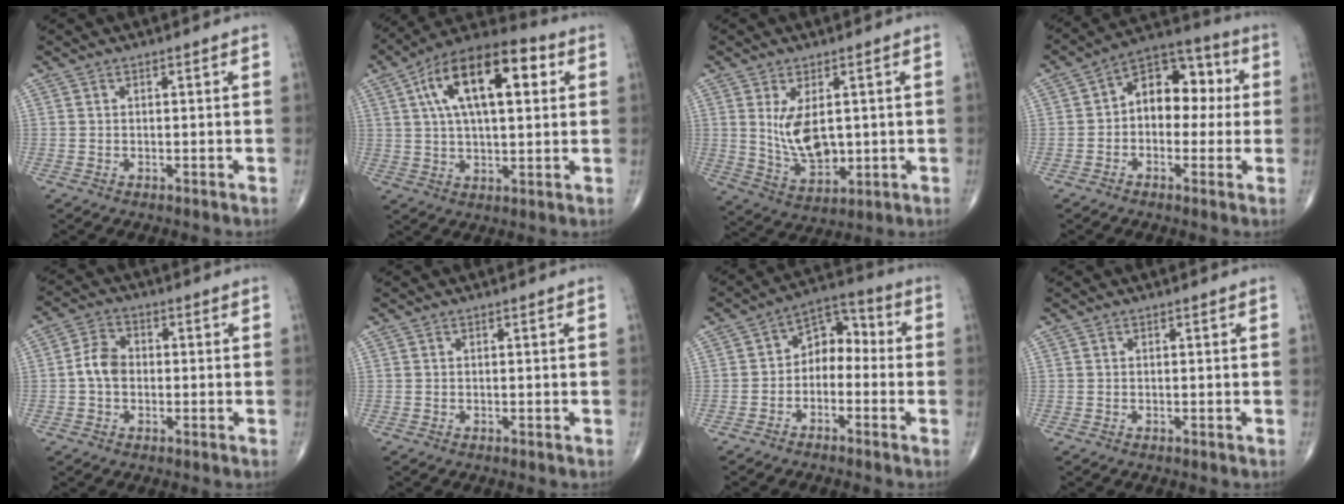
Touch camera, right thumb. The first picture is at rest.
{"total": 19.2, "force": [5.6, 8.6, 16.2], "torque": [-0.255, 0.018, 0.083]}
{"total": 9.2, "force": [1.4, 5.1, 7.6], "torque": [-0.125, -0.022, 0.044]}
{"total": 12.2, "force": [0.8, 8.2, 9.0], "torque": [-0.091, 0.038, -0.004]}
{"total": 5.3, "force": [-0.6, 3.9, 3.5], "torque": [-0.058, 0.018, -0.019]}
{"total": 0.0}
{"total": 7.7, "force": [-1.5, 5.4, 5.3], "torque": [-0.053, 0.046, -0.043]}
{"total": 0.0}